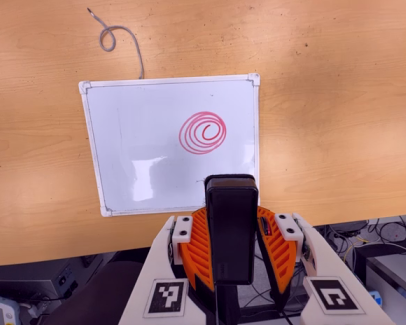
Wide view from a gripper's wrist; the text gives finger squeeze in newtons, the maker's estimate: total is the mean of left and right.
{"total": 7.9, "left": 6.4, "right": 9.5}